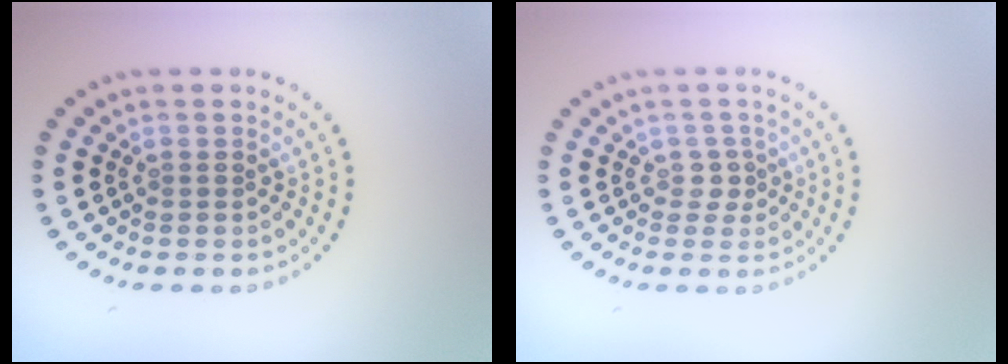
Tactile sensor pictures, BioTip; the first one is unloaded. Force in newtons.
{"total": 1.1, "press": 0.9, "slide": 0.7}